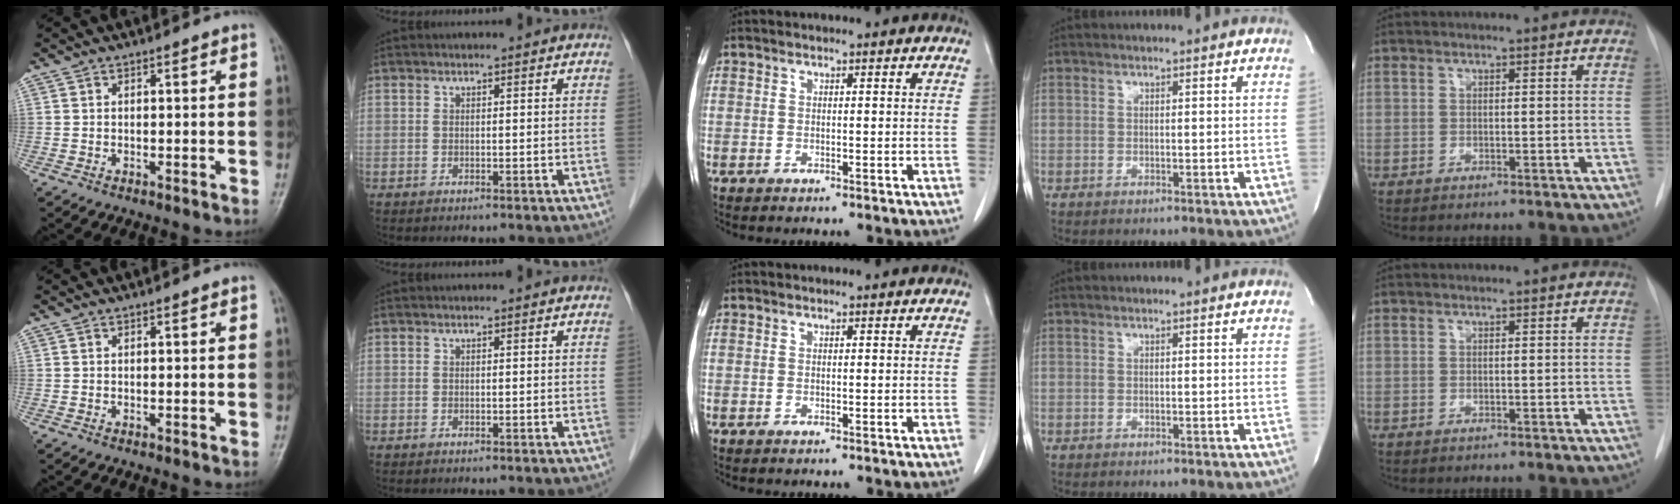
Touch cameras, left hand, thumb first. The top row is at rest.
{}